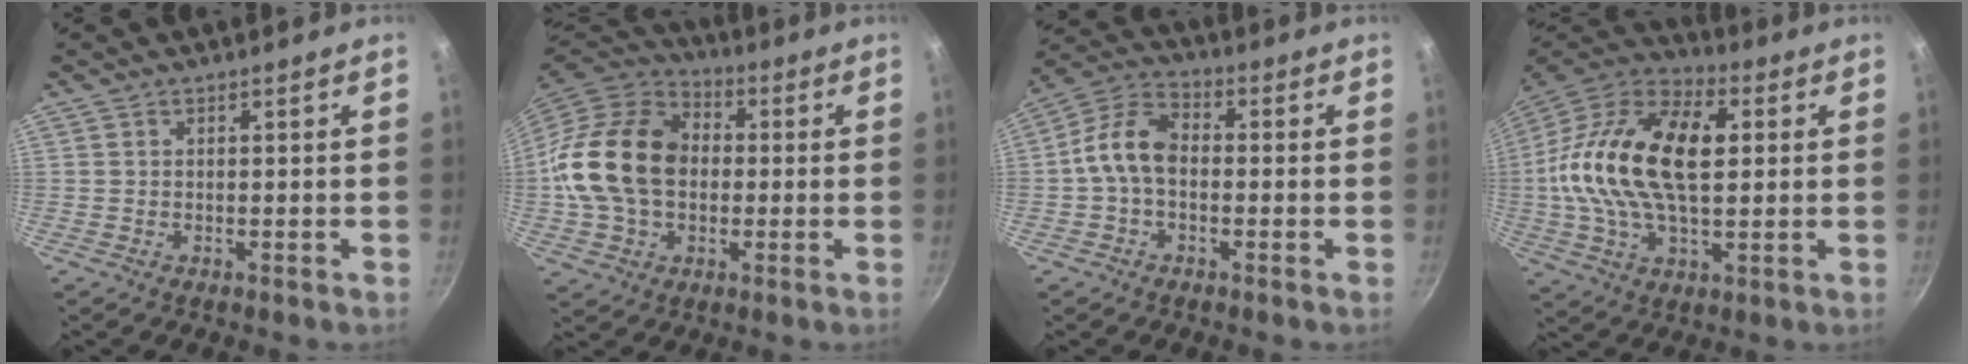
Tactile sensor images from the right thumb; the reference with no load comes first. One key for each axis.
{"total": 20.1, "fx": 0.0, "fy": 14.9, "fz": 13.5, "tx": -0.230, "ty": 0.032, "tz": -0.007}
{"total": 9.2, "fx": -0.7, "fy": 5.9, "fz": 7.0, "tx": -0.124, "ty": 0.034, "tz": -0.031}
{"total": 24.8, "fx": 2.9, "fy": 13.7, "fz": 20.5, "tx": -0.383, "ty": 0.025, "tz": 0.035}